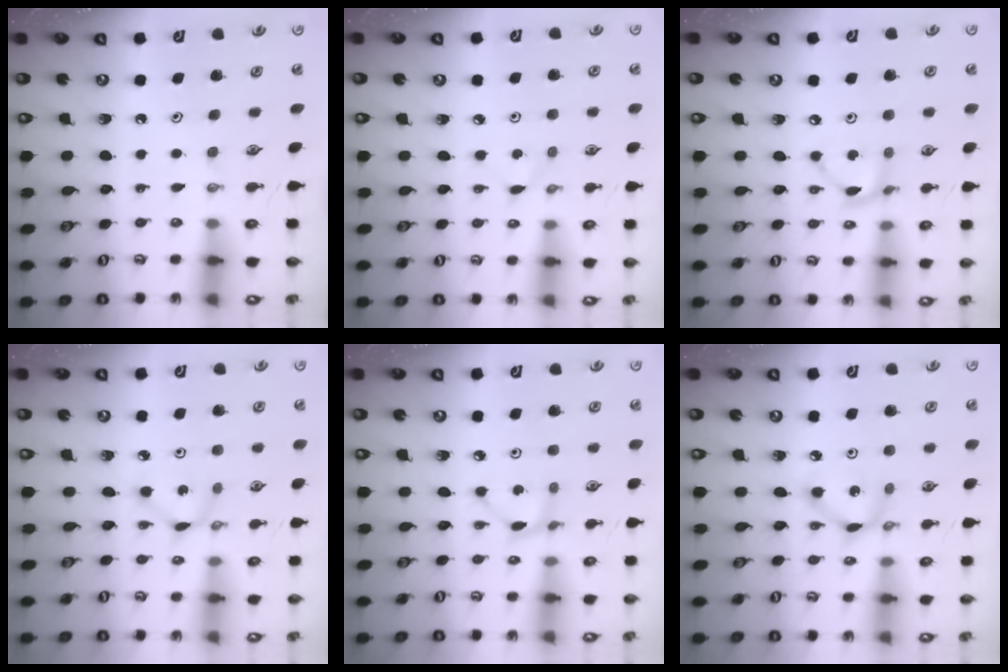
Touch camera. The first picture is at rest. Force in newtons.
{"total": 2.9, "press": 2.9, "slide": 0.4}
{"total": 4.4, "press": 4.4, "slide": 0.0}
{"total": 2.3, "press": 2.3, "slide": 0.1}
{"total": 3.6, "press": 3.6, "slide": 0.3}
{"total": 5.5, "press": 5.5, "slide": 0.3}